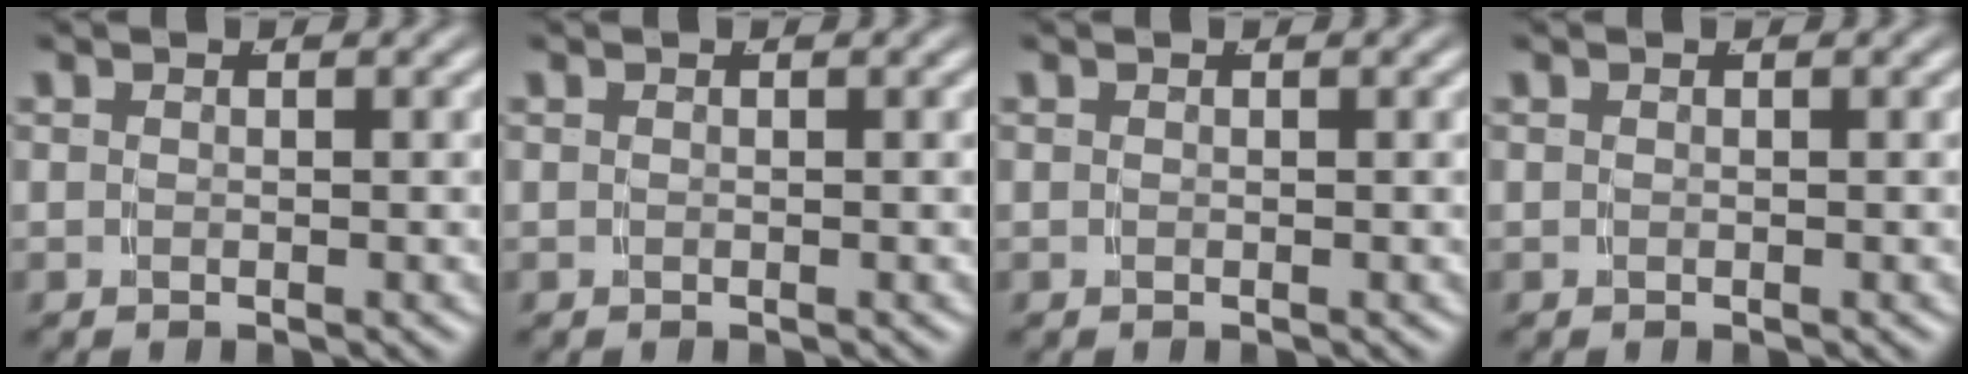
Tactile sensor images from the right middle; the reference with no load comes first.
{"total": 0.0}
{"total": 0.0}
{"total": 0.0}